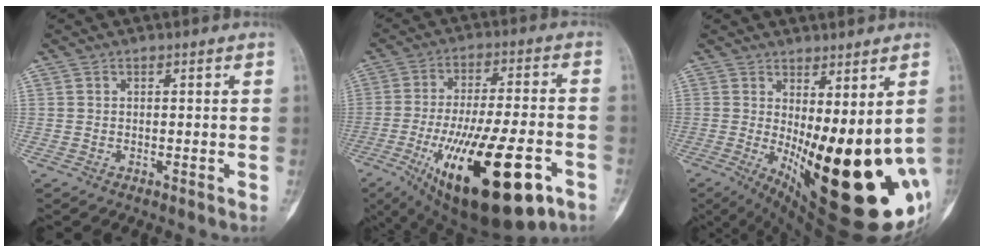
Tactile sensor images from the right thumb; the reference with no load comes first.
{"total": 25.5, "force": [-9.9, 8.8, 21.8], "torque": [-0.356, 0.008, -0.138]}
{"total": 25.6, "force": [-3.9, 9.0, 23.7], "torque": [-0.265, -0.042, -0.024]}